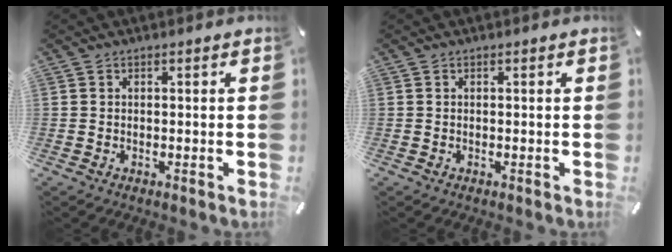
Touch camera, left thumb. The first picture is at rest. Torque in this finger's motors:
{"motor_torque": [0.00, 0.00, 0.00, 0.00, 0.00]}